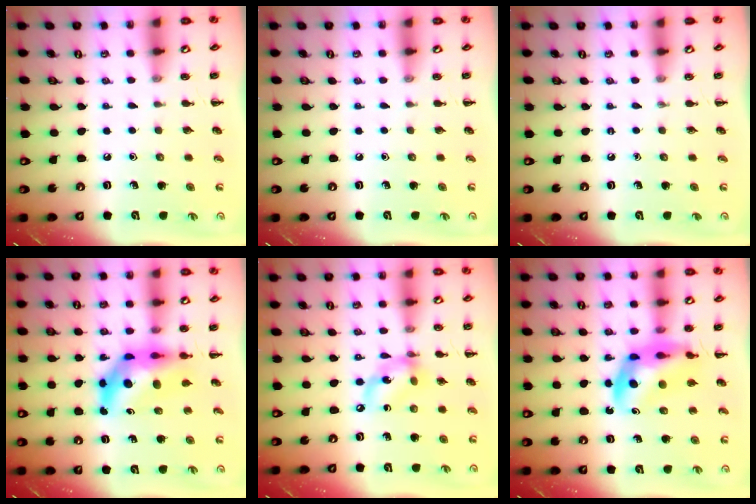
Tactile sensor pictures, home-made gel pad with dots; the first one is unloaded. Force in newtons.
{"total": 0.0}
{"total": 0.0}
{"total": 9.9, "press": 9.3, "slide": 3.5}
{"total": 10.2, "press": 10.0, "slide": 2.0}
{"total": 12.4, "press": 11.9, "slide": 3.4}